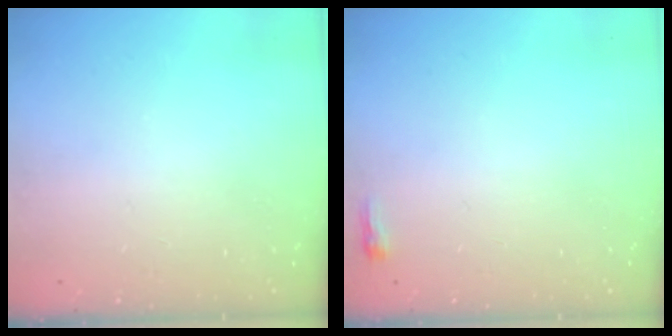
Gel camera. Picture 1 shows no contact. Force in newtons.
{"total": 2.3, "press": 2.2, "slide": 0.7}